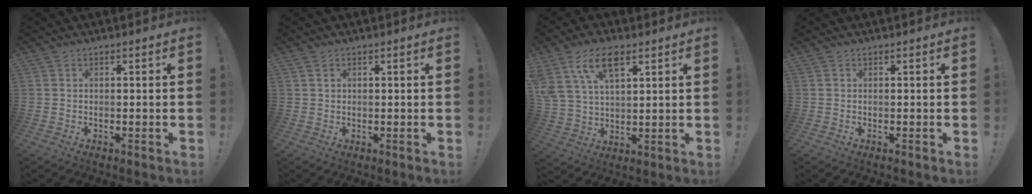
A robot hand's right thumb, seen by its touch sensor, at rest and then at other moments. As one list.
[{"total": 1.0, "force": [0.6, 0.7, 0.4], "torque": [-0.001, -0.002, 0.010]}, {"total": 12.1, "force": [6.7, 6.4, 7.8], "torque": [-0.146, -0.011, 0.128]}, {"total": 0.0}]